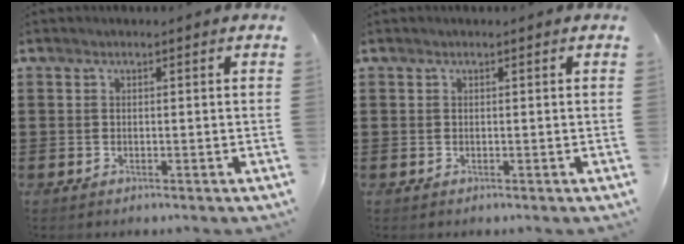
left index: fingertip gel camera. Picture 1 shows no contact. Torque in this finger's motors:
{"motor_torque": [-0.03, 0.09, -0.03, -0.01]}